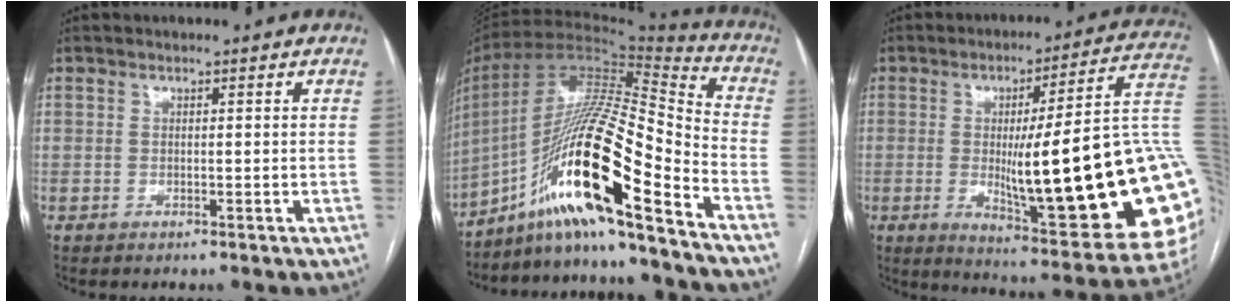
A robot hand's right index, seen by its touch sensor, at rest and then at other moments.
{"total": 22.0, "force": [-13.0, 1.4, 17.7], "torque": [-0.337, -0.001, -0.237]}
{"total": 31.0, "force": [-2.0, 3.2, 30.8], "torque": [-0.330, -0.005, -0.030]}